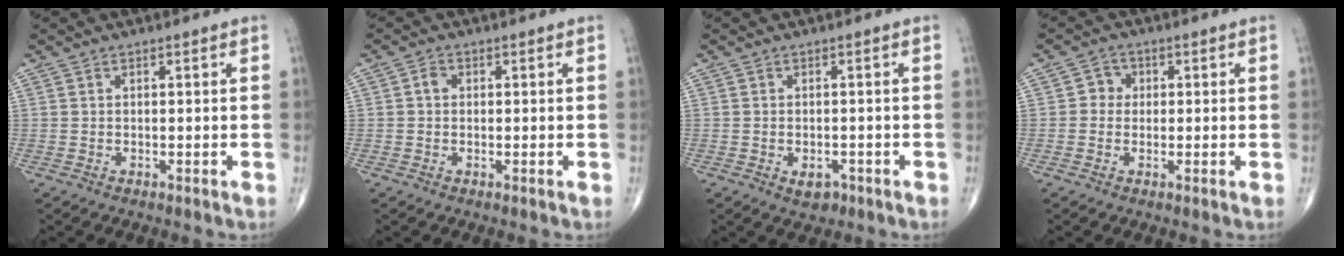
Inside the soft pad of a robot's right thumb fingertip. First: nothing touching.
{"total": 1.6, "force": [0.1, 1.3, 0.9], "torque": [-0.009, 0.005, -0.002]}
{"total": 2.7, "force": [-1.1, 1.8, 1.7], "torque": [-0.012, 0.003, -0.010]}
{"total": 2.8, "force": [0.1, 2.7, 0.9], "torque": [0.006, 0.008, -0.007]}